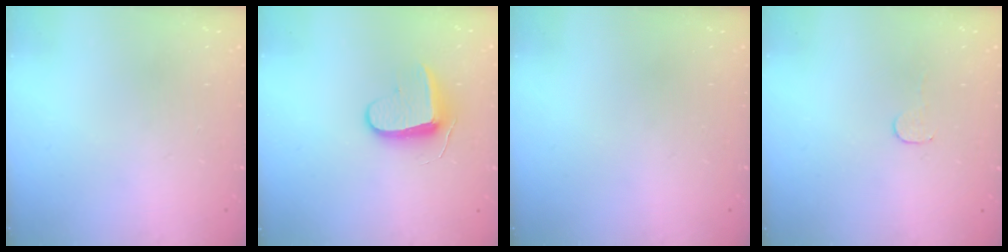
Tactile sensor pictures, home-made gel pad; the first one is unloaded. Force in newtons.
{"total": 8.7, "press": 8.7, "slide": 0.5}
{"total": 0.0}
{"total": 2.8, "press": 2.8, "slide": 0.2}